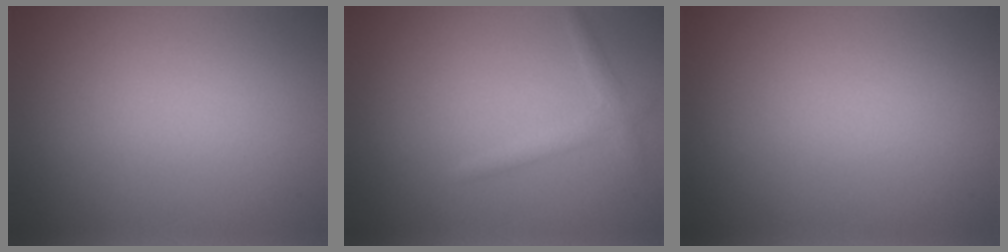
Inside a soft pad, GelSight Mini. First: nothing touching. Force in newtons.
{"total": 1.5, "press": 1.5, "slide": 0.1}
{"total": 0.0}